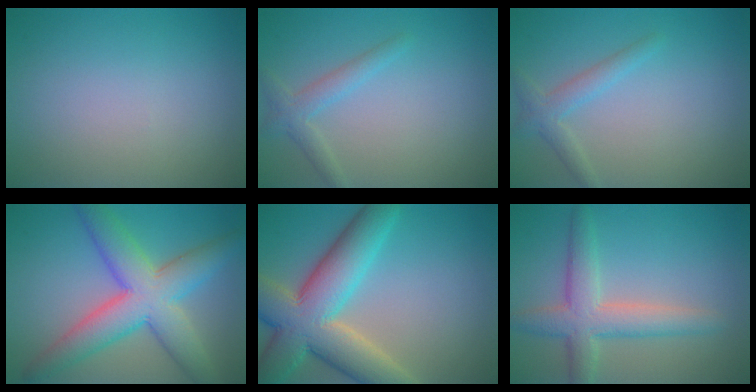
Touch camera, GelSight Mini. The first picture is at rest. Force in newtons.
{"total": 2.1, "press": 2.1, "slide": 0.1}
{"total": 2.1, "press": 2.1, "slide": 0.1}
{"total": 8.5, "press": 8.5, "slide": 0.3}
{"total": 10.7, "press": 10.7, "slide": 0.7}
{"total": 4.7, "press": 4.7, "slide": 0.3}